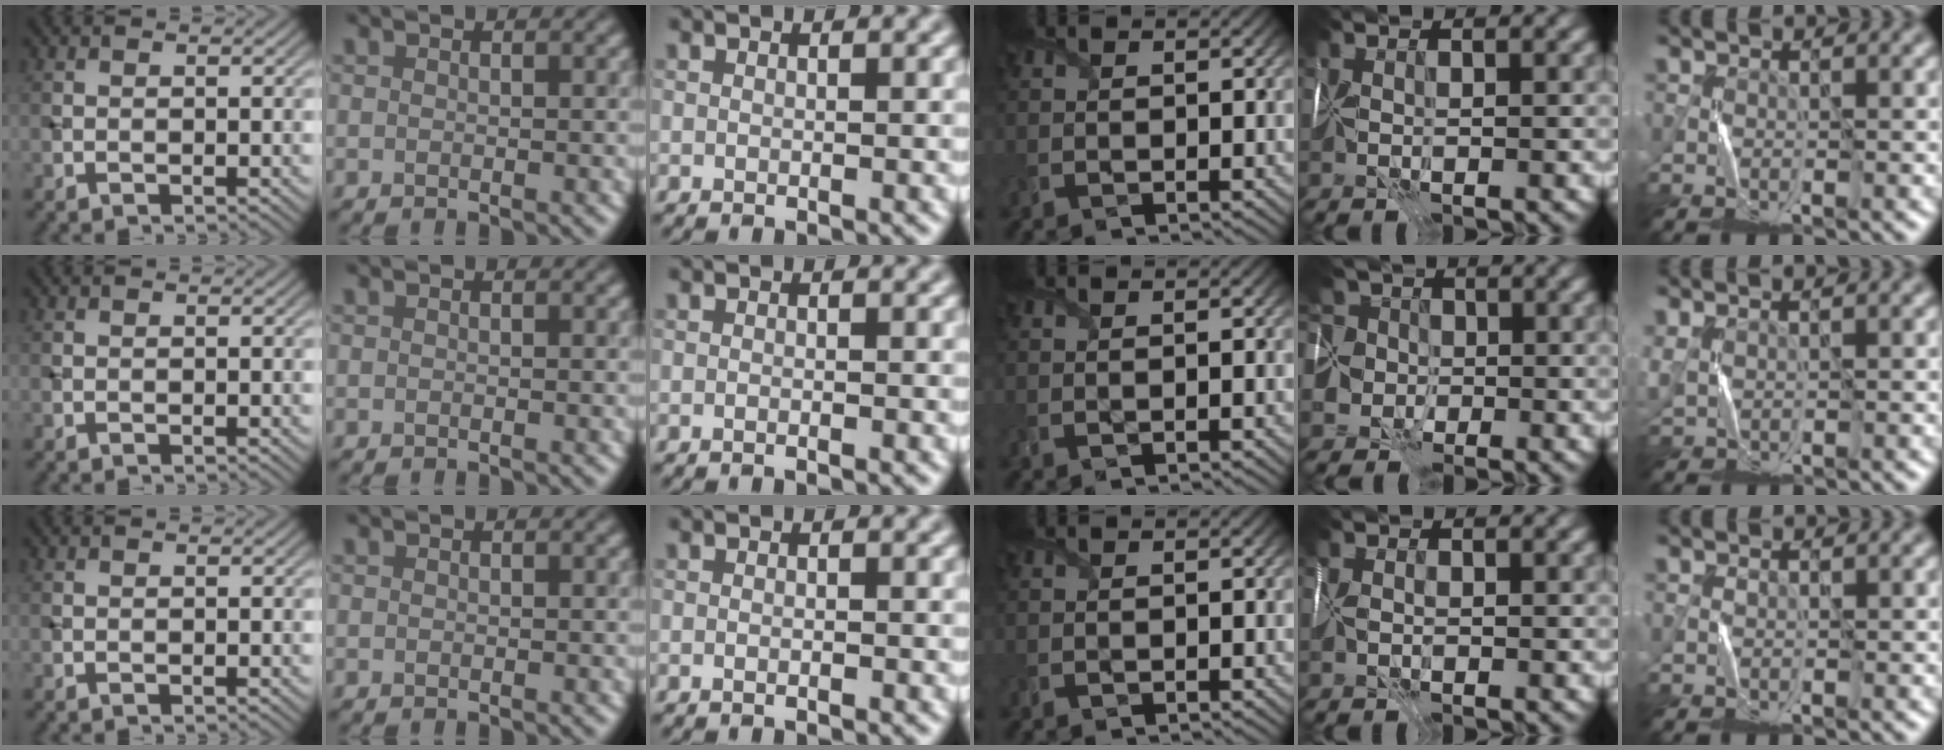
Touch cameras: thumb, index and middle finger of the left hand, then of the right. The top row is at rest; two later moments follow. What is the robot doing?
{"motion": "fold", "object": "map"}